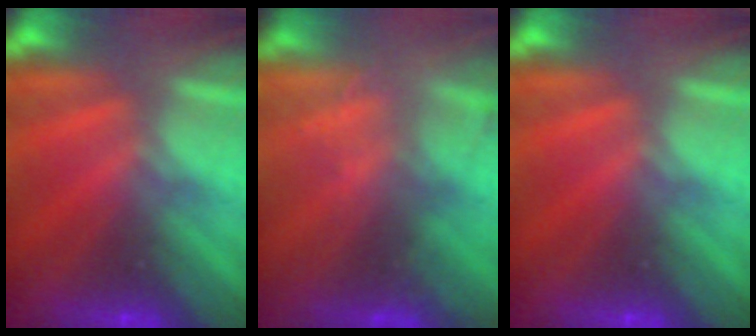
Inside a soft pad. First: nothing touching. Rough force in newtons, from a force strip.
{"total": 2.1}
{"total": 0.0}